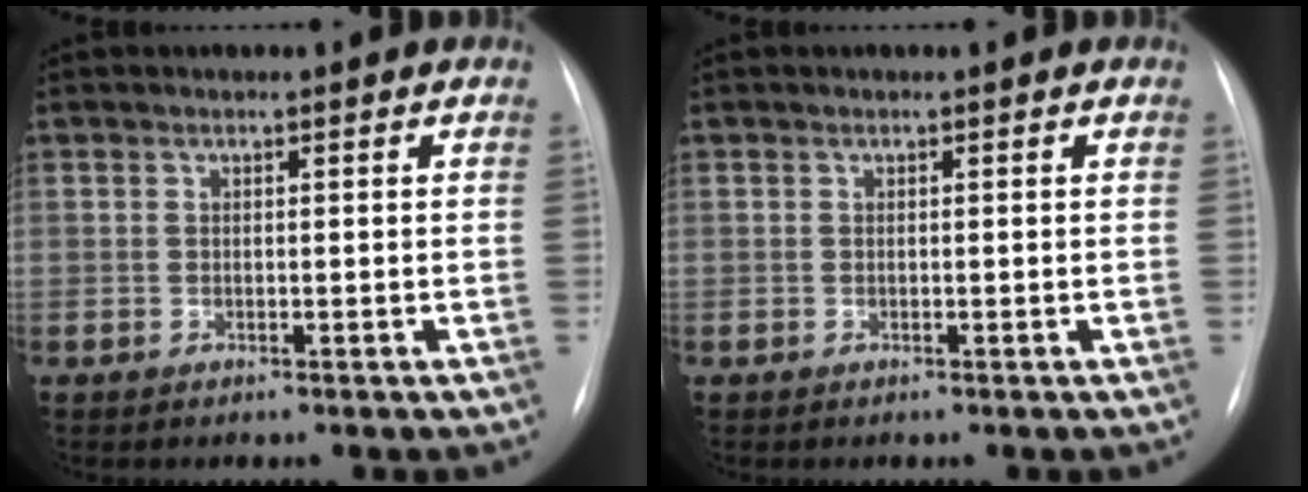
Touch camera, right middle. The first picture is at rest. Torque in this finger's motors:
{"motor_torque": [-0.04, -0.04, 0.00, 0.00]}